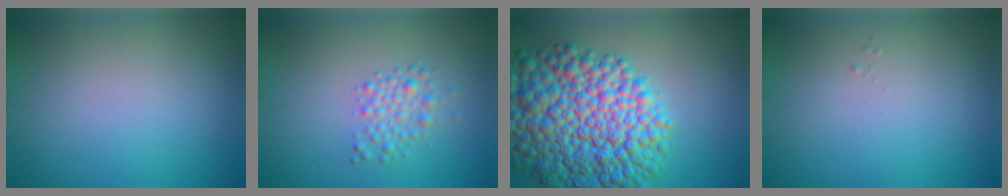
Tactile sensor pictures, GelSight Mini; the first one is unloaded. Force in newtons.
{"total": 2.2, "press": 2.2, "slide": 0.1}
{"total": 14.1, "press": 14.1, "slide": 0.3}
{"total": 0.0}